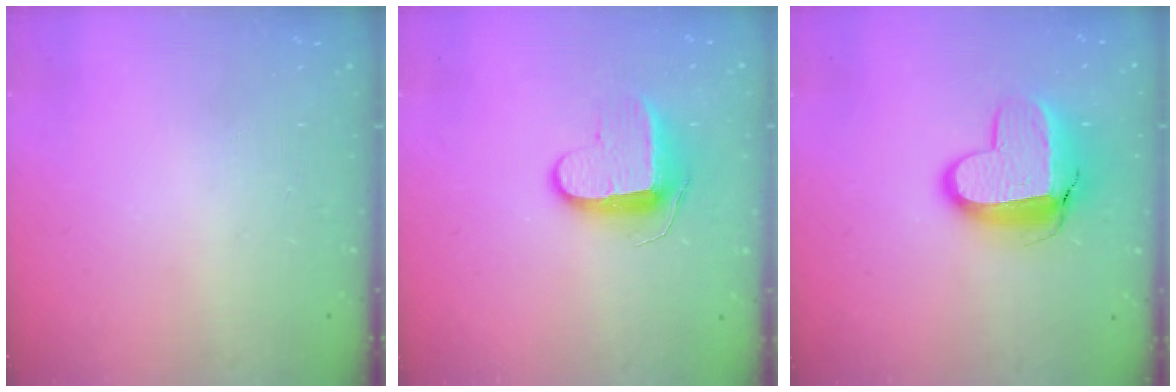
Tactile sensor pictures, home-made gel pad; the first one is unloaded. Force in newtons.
{"total": 10.5, "press": 10.4, "slide": 1.0}
{"total": 11.8, "press": 11.8, "slide": 1.2}